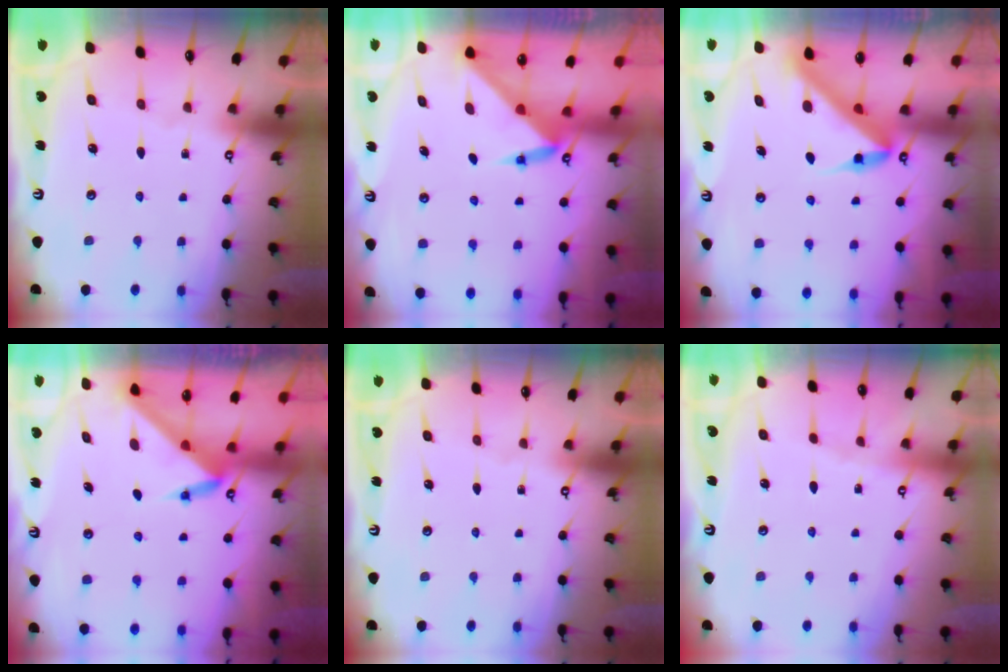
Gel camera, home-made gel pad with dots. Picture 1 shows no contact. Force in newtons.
{"total": 3.5, "press": 3.5, "slide": 0.2}
{"total": 6.4, "press": 6.4, "slide": 0.3}
{"total": 3.4, "press": 3.4, "slide": 0.2}
{"total": 0.0}
{"total": 2.2, "press": 2.1, "slide": 0.5}